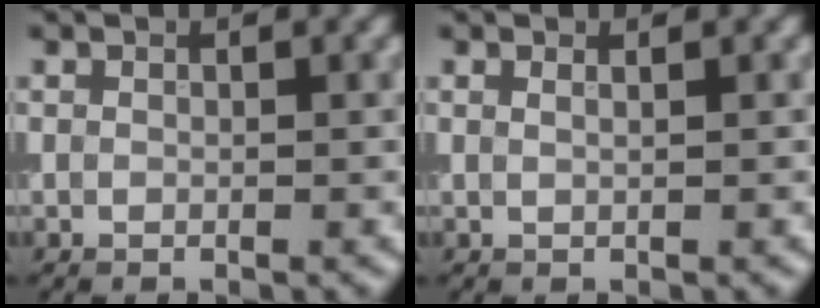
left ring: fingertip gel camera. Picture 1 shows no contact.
{"total": 1.1, "force": [0.7, 0.6, 0.7], "torque": [0.002, -0.005, 0.000]}